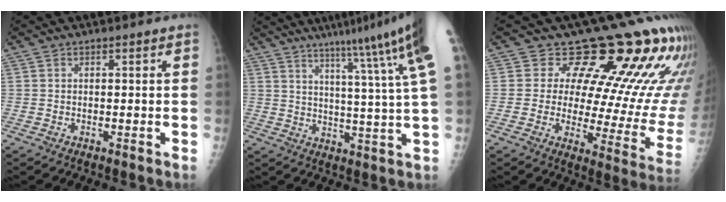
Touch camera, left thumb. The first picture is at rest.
{"total": 19.8, "force": [12.0, 0.2, 15.8], "torque": [-0.213, -0.044, 0.154]}
{"total": 18.3, "force": [13.3, 6.5, 10.7], "torque": [-0.082, -0.091, 0.151]}